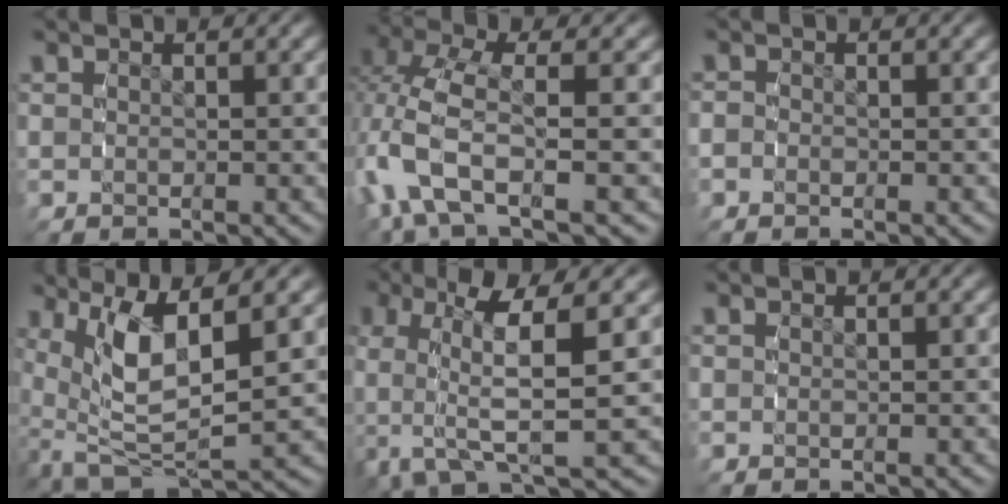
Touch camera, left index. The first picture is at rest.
{"total": 5.2, "force": [-1.1, 2.2, 4.6], "torque": [-0.148, -0.023, -0.008]}
{"total": 1.3, "force": [-0.8, 1.1, 0.1], "torque": [-0.010, -0.001, -0.020]}
{"total": 6.9, "force": [-1.3, 3.7, 5.7], "torque": [-0.127, -0.037, 0.000]}
{"total": 6.7, "force": [0.2, 2.3, 6.3], "torque": [-0.129, -0.011, 0.010]}
{"total": 0.0}